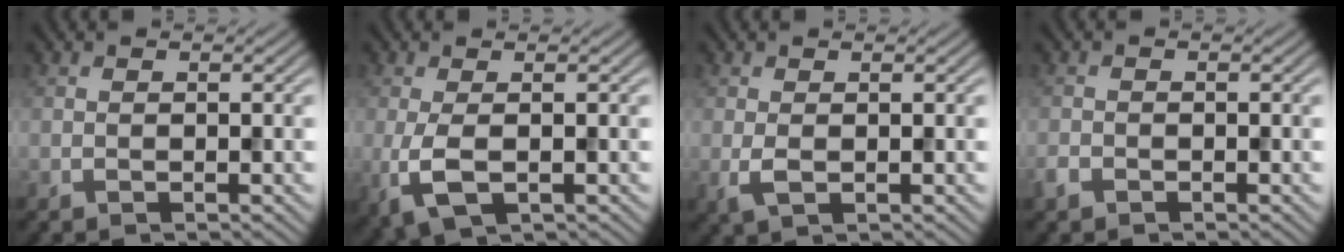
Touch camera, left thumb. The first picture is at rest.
{"total": 4.0, "force": [-0.7, 1.5, 3.7], "torque": [-0.092, -0.006, -0.013]}
{"total": 1.8, "force": [0.0, 0.9, 1.5], "torque": [-0.039, -0.003, 0.000]}
{"total": 1.3, "force": [-1.0, 0.8, 0.5], "torque": [-0.011, -0.003, -0.023]}